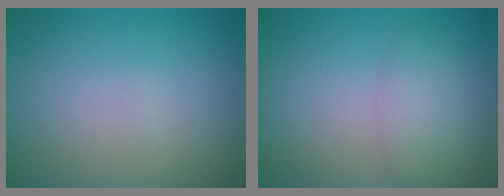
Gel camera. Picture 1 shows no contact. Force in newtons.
{"total": 2.8, "press": 2.8, "slide": 0.1}